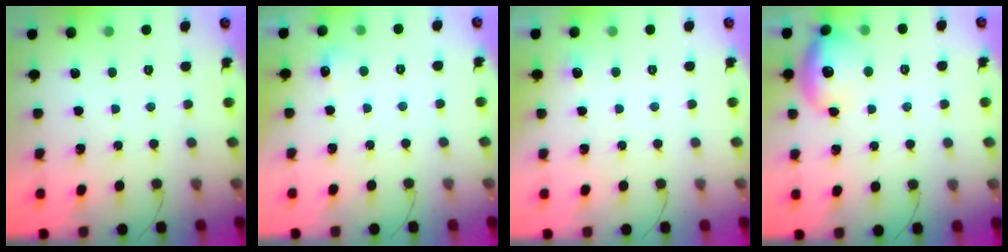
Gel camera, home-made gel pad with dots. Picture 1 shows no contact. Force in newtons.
{"total": 5.0, "press": 4.8, "slide": 1.2}
{"total": 3.2, "press": 2.9, "slide": 1.4}
{"total": 13.0, "press": 12.9, "slide": 1.9}